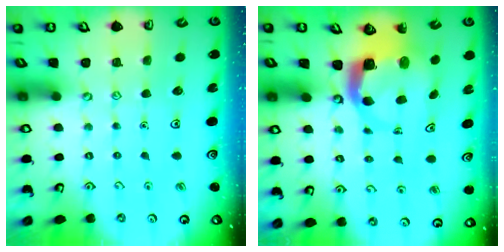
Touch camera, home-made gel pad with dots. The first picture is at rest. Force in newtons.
{"total": 5.7, "press": 5.7, "slide": 0.8}